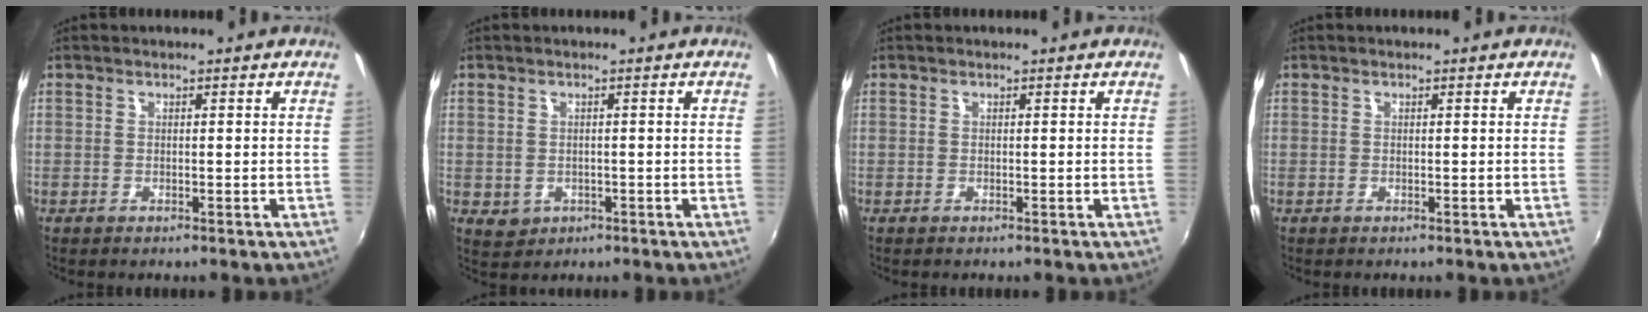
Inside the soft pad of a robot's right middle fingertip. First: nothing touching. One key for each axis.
{"total": 2.6, "fx": -0.4, "fy": 2.3, "fz": 1.1, "tx": -0.021, "ty": 0.000, "tz": 0.001}
{"total": 0.0}
{"total": 0.0}